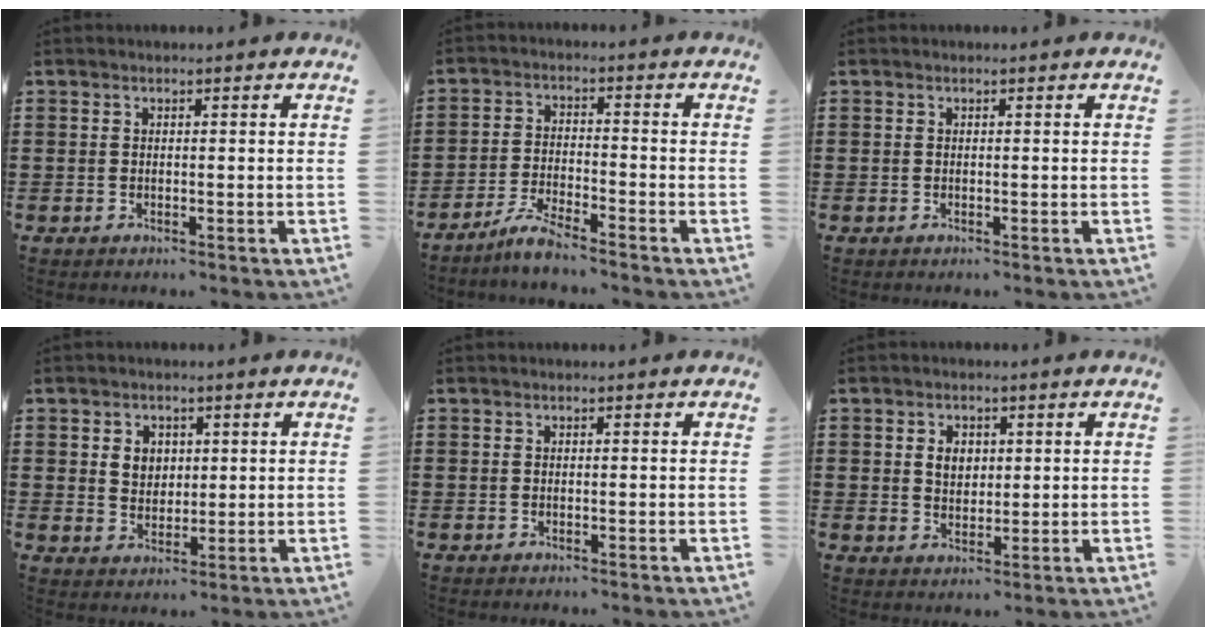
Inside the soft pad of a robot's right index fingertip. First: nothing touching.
{"total": 4.3, "force": [-4.0, 0.0, 1.6], "torque": [-0.050, -0.005, -0.081]}
{"total": 0.0}
{"total": 3.4, "force": [1.2, 2.8, 1.4], "torque": [-0.037, 0.011, 0.019]}
{"total": 0.0}
{"total": 3.1, "force": [0.7, 2.3, 1.9], "torque": [-0.037, 0.006, 0.010]}